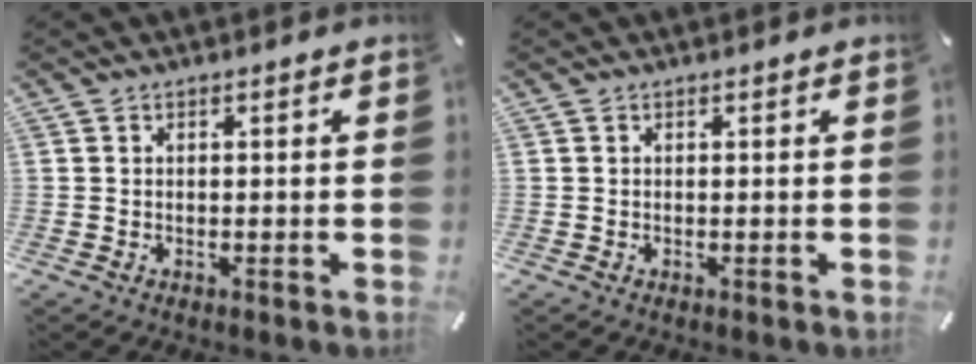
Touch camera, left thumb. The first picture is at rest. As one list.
[{"total": 0.0}]